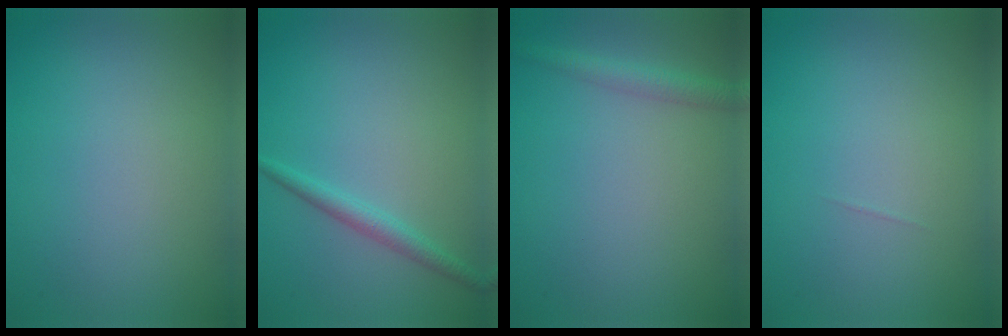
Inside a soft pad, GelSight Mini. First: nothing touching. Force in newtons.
{"total": 1.8, "press": 1.8, "slide": 0.0}
{"total": 2.0, "press": 2.0, "slide": 0.1}
{"total": 0.0}